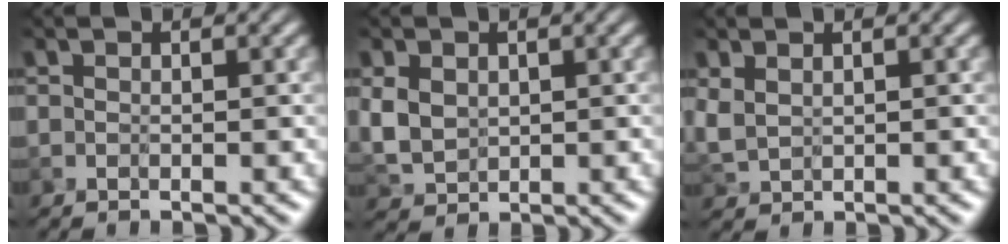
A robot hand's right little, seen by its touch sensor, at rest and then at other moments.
{"total": 3.7, "force": [0.4, 2.9, 2.2], "torque": [-0.062, -0.002, 0.013]}
{"total": 1.9, "force": [0.7, 1.3, 1.3], "torque": [-0.040, 0.000, 0.020]}